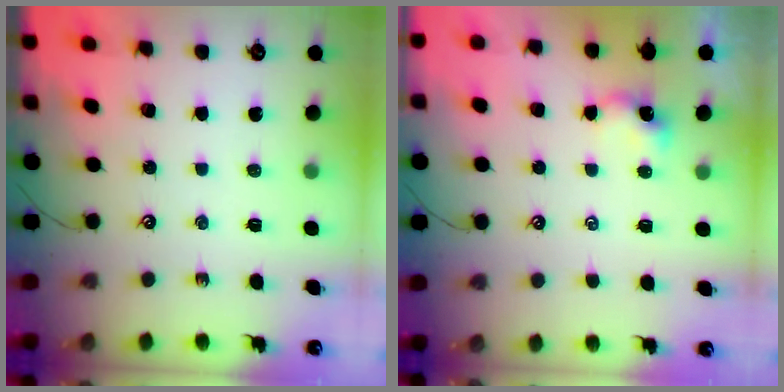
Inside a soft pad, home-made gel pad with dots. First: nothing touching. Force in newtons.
{"total": 3.0, "press": 3.0, "slide": 0.1}